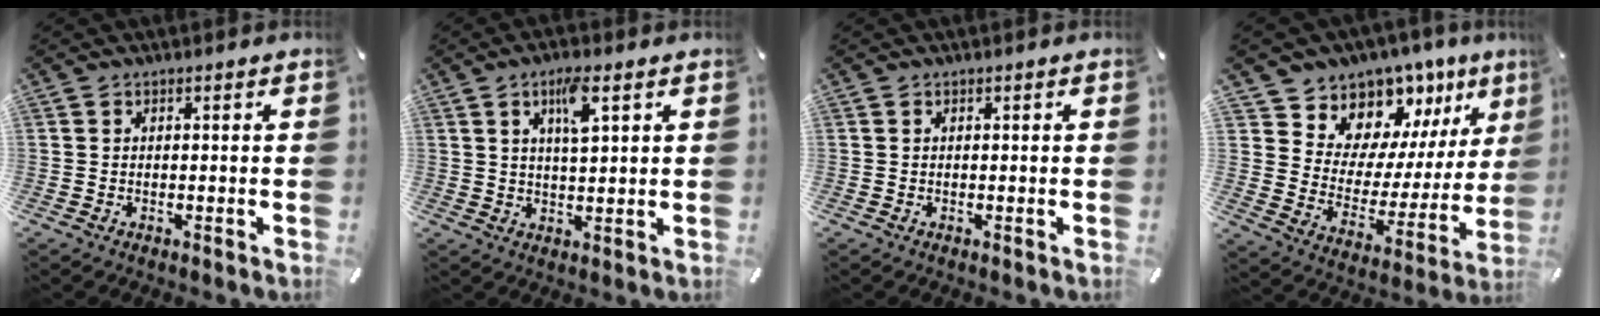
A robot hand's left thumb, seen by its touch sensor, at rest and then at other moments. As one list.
[{"total": 6.0, "force": [3.2, 1.7, 4.8], "torque": [-0.089, -0.001, 0.050]}, {"total": 0.0}, {"total": 10.9, "force": [9.0, 6.1, -0.9], "torque": [0.014, -0.118, 0.160]}]